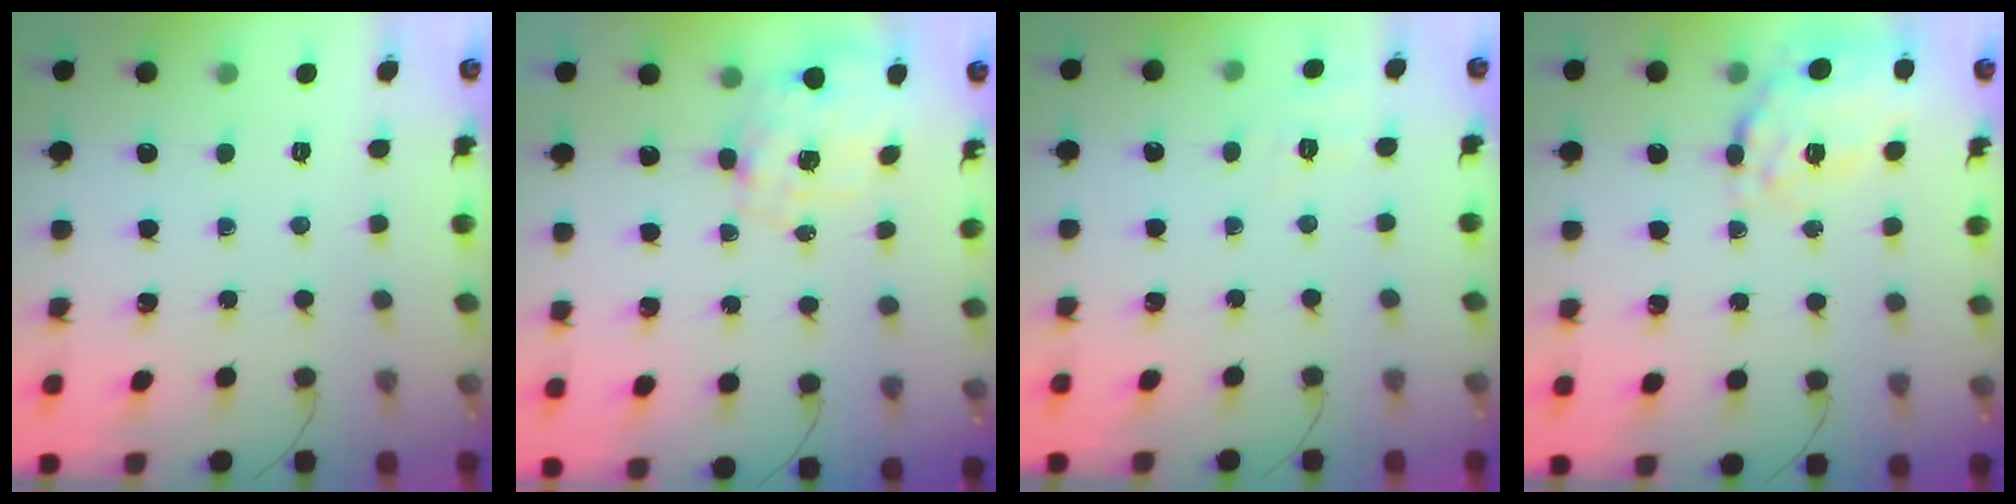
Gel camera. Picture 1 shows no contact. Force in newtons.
{"total": 2.1, "press": 1.8, "slide": 1.0}
{"total": 7.9, "press": 7.6, "slide": 2.3}
{"total": 20.5, "press": 20.2, "slide": 3.8}